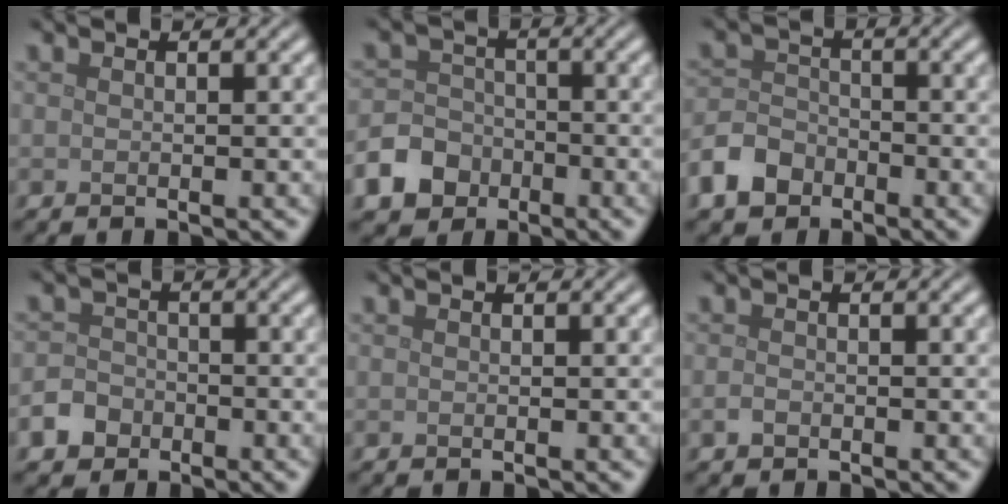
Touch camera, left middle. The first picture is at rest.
{"total": 6.5, "force": [-3.8, 5.1, 1.6], "torque": [-0.020, -0.017, -0.086]}
{"total": 3.8, "force": [-2.4, 2.7, 1.4], "torque": [-0.031, 0.002, -0.052]}
{"total": 3.2, "force": [-2.0, 2.4, 0.8], "torque": [-0.006, -0.004, -0.040]}
{"total": 0.0}
{"total": 0.7, "force": [-0.4, 0.5, 0.4], "torque": [-0.008, -0.003, -0.008]}